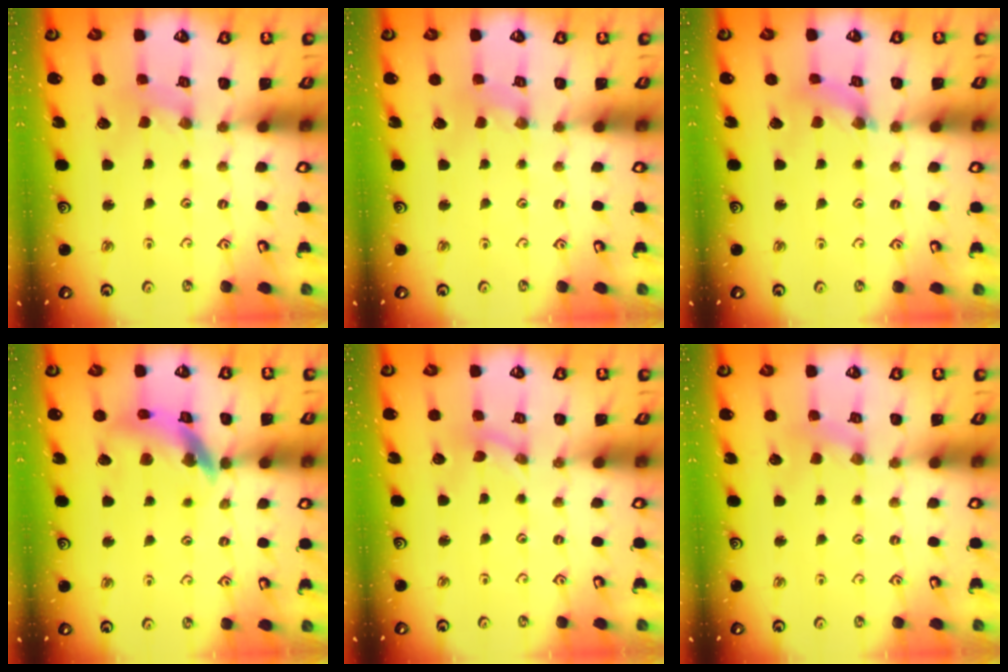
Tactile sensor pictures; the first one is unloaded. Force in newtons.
{"total": 0.9, "press": 0.9, "slide": 0.2}
{"total": 2.7, "press": 2.7, "slide": 0.4}
{"total": 14.3, "press": 14.2, "slide": 1.6}
{"total": 0.0}
{"total": 1.8, "press": 1.7, "slide": 0.4}